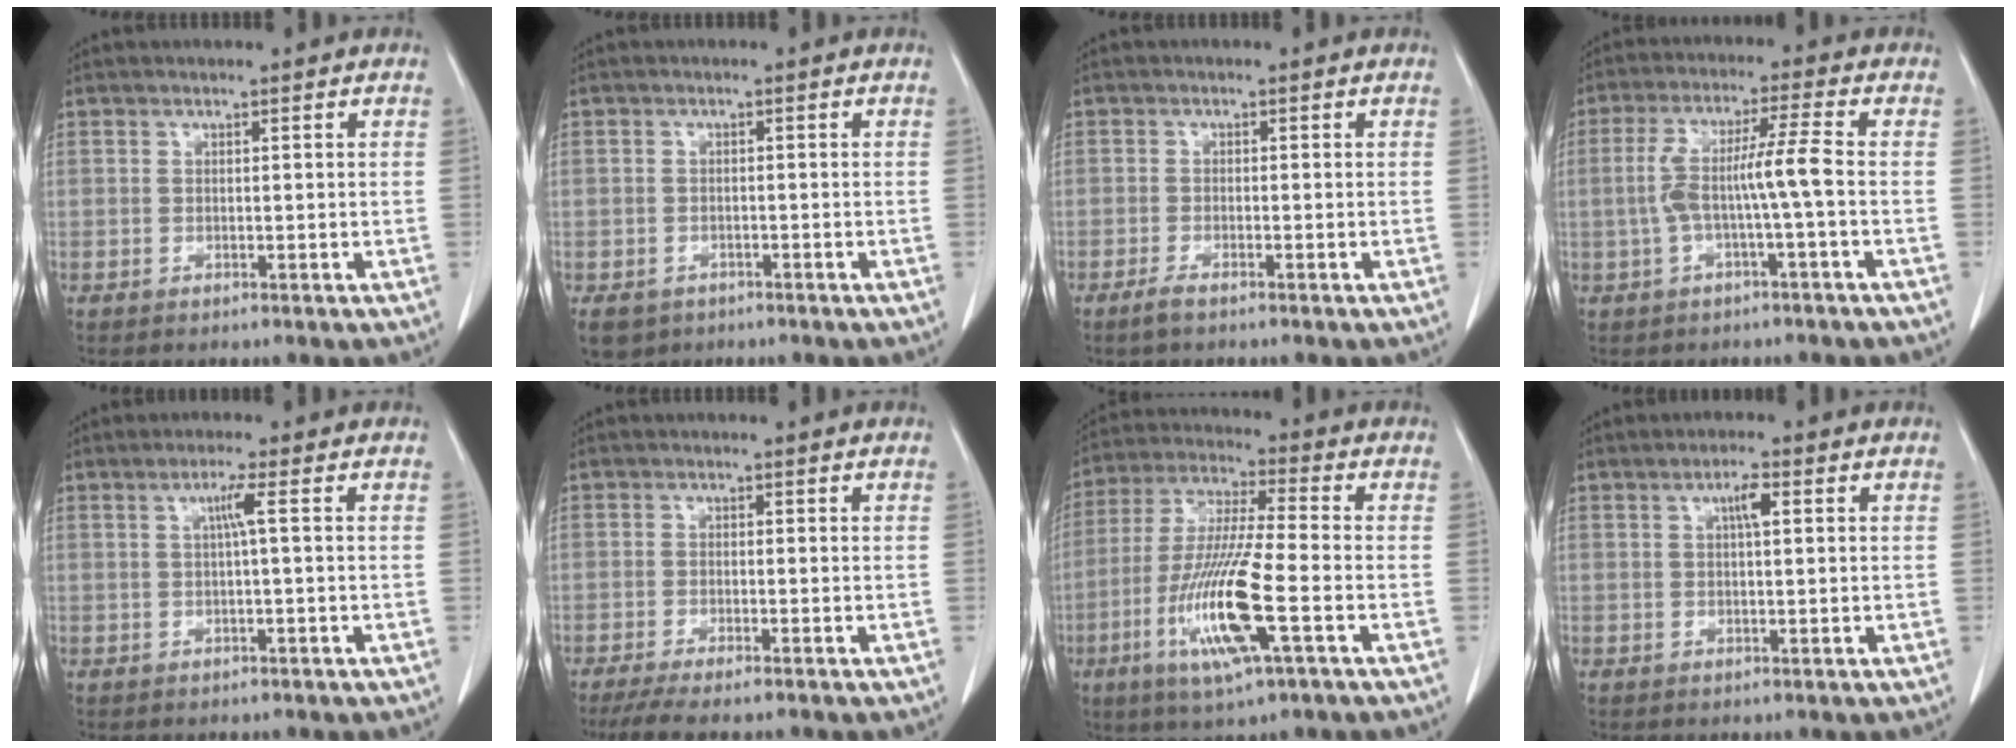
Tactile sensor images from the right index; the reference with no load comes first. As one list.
[{"total": 3.7, "force": [-1.8, 3.1, 0.8], "torque": [-0.012, -0.001, -0.023]}, {"total": 1.6, "force": [-1.2, 0.2, 1.0], "torque": [-0.025, -0.003, -0.024]}, {"total": 7.3, "force": [-1.1, -0.4, 7.2], "torque": [-0.148, 0.021, -0.019]}, {"total": 2.5, "force": [0.5, -0.5, 2.4], "torque": [-0.047, 0.003, 0.008]}, {"total": 5.8, "force": [-4.7, 0.7, 3.4], "torque": [-0.053, -0.012, -0.073]}, {"total": 14.9, "force": [-4.9, 0.9, 14.1], "torque": [-0.290, -0.020, -0.093]}, {"total": 2.9, "force": [1.0, 0.5, 2.7], "torque": [-0.048, 0.003, 0.015]}]